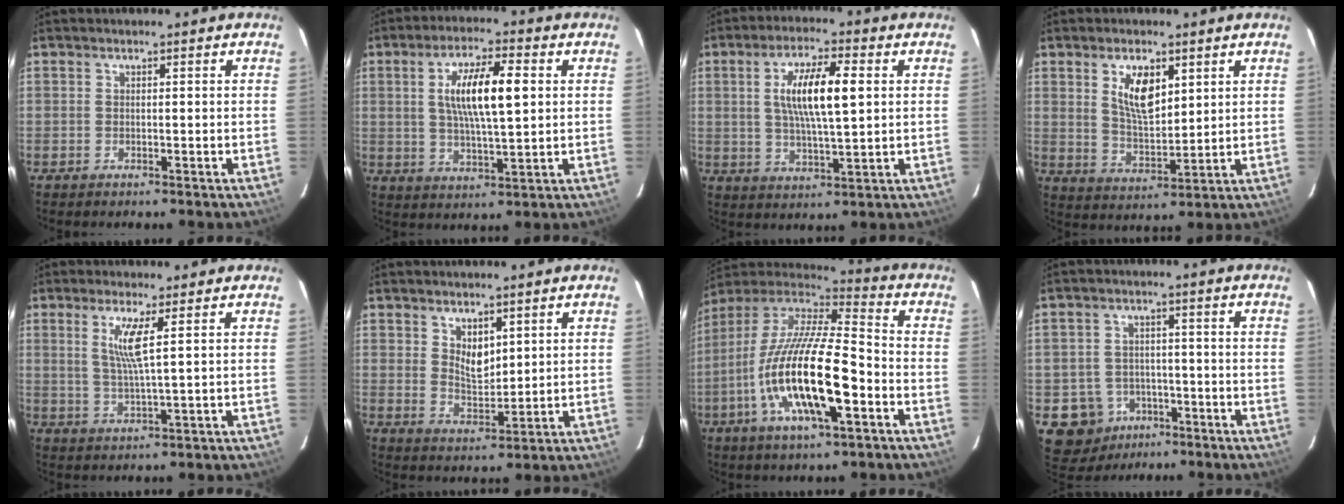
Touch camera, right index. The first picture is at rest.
{"total": 11.1, "force": [2.2, 2.8, 10.5], "torque": [-0.191, 0.007, 0.041]}
{"total": 10.8, "force": [2.2, 2.6, 10.2], "torque": [-0.190, 0.006, 0.040]}
{"total": 8.4, "force": [3.6, 3.8, 6.5], "torque": [-0.116, 0.000, 0.075]}
{"total": 5.2, "force": [1.9, -0.4, 4.8], "torque": [-0.094, -0.010, 0.038]}
{"total": 5.1, "force": [2.6, 2.8, 3.3], "torque": [-0.049, -0.005, 0.049]}
{"total": 22.5, "force": [-7.3, 6.0, 20.4], "torque": [-0.385, -0.028, -0.141]}
{"total": 8.9, "force": [-4.2, 7.7, 1.5], "torque": [-0.058, 0.027, -0.051]}